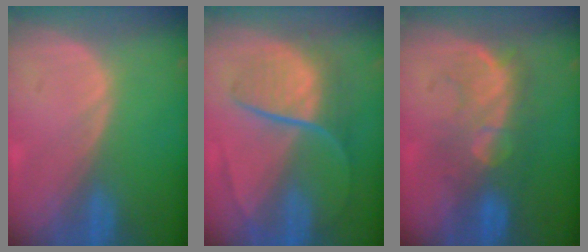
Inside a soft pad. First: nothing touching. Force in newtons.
{"total": 9.0, "press": 7.4, "slide": 5.1}
{"total": 7.8, "press": 7.7, "slide": 1.3}